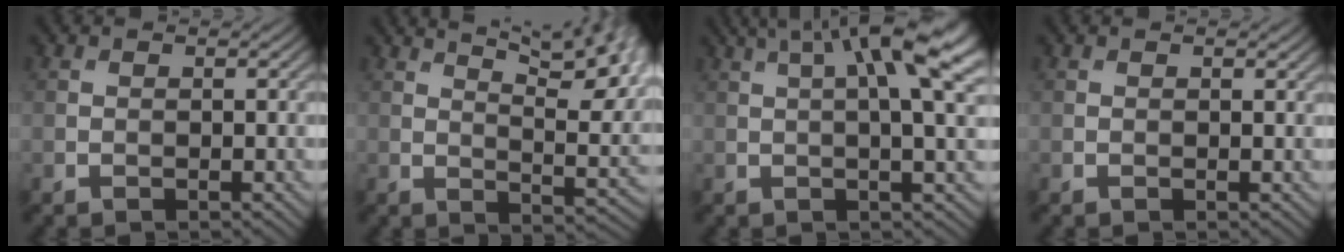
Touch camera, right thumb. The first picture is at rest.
{"total": 15.2, "force": [8.9, 5.3, 11.1], "torque": [-0.158, 0.027, 0.122]}
{"total": 9.7, "force": [3.5, 1.7, 8.9], "torque": [-0.131, 0.019, 0.056]}
{"total": 0.0}